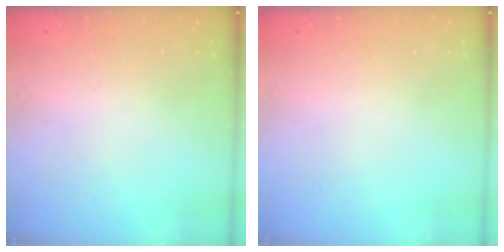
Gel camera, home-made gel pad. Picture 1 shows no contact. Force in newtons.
{"total": 0.0}